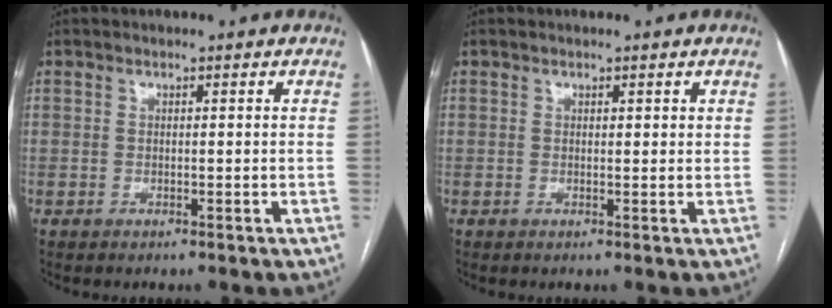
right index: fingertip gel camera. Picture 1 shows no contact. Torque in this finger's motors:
{"motor_torque": [0.03, 0.03, 0.05, 0.00]}